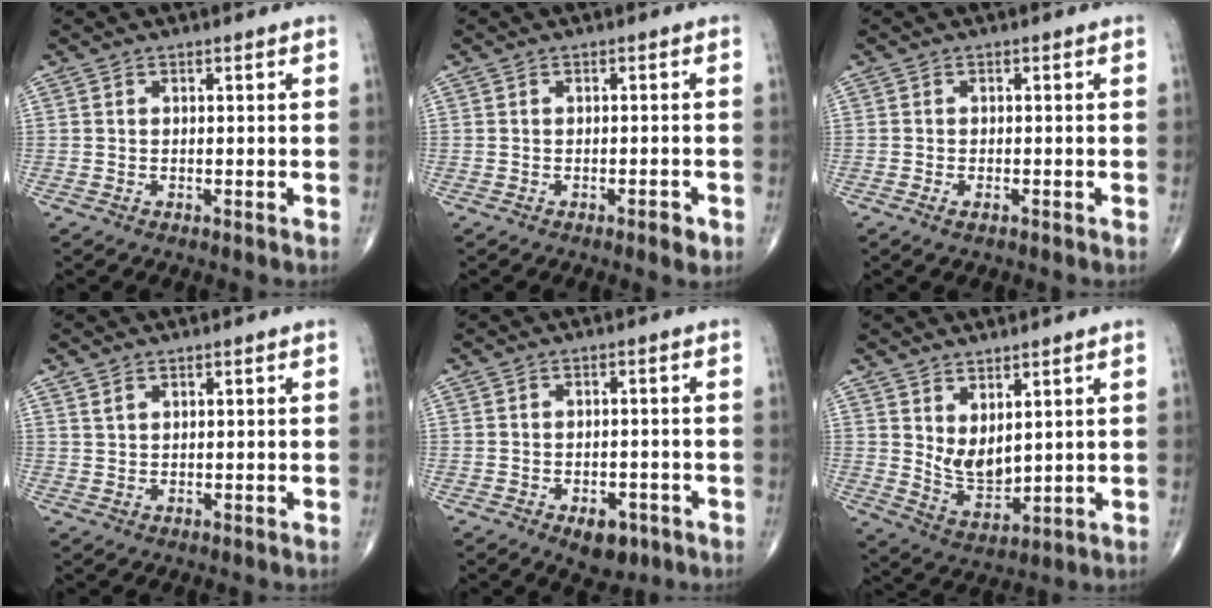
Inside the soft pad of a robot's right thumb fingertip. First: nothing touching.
{"total": 1.9, "force": [-1.0, 0.7, 1.4], "torque": [-0.019, 0.000, -0.015]}
{"total": 1.3, "force": [-0.8, 0.5, 1.0], "torque": [-0.022, 0.002, -0.014]}
{"total": 1.3, "force": [0.9, 0.6, 0.6], "torque": [-0.007, -0.001, 0.019]}
{"total": 5.5, "force": [-2.8, 3.2, 3.4], "torque": [-0.032, 0.012, -0.033]}
{"total": 7.0, "force": [2.7, 3.5, 5.4], "torque": [-0.083, -0.038, 0.066]}